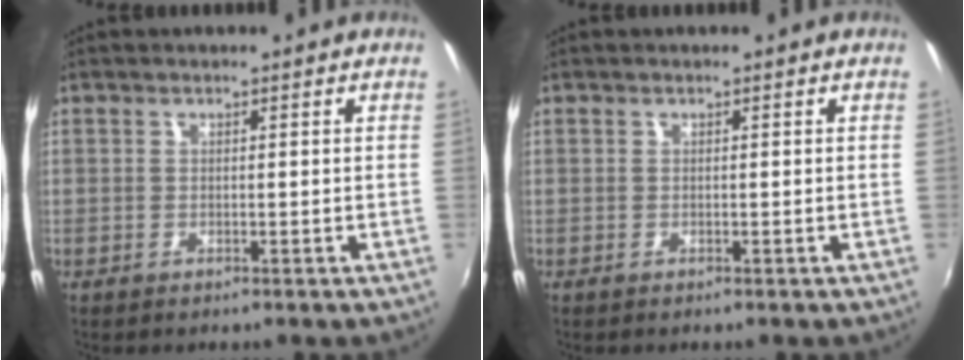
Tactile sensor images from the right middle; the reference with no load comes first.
{"total": 0.0}